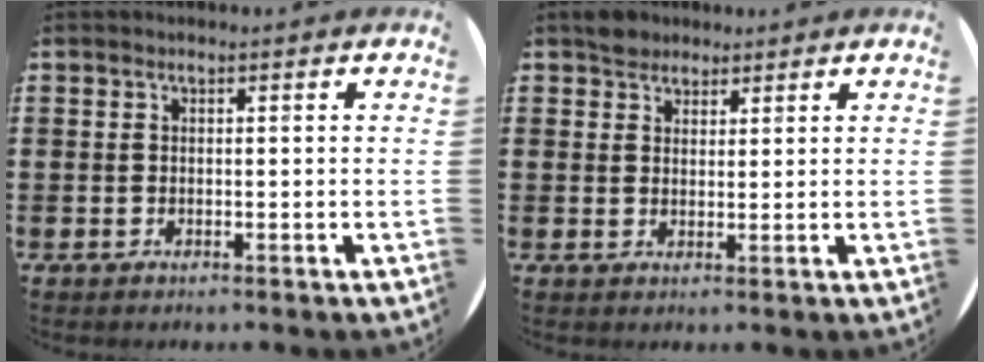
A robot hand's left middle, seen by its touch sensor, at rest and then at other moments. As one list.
[{"total": 2.7, "force": [2.4, 1.2, -0.1], "torque": [0.006, 0.004, 0.046]}]